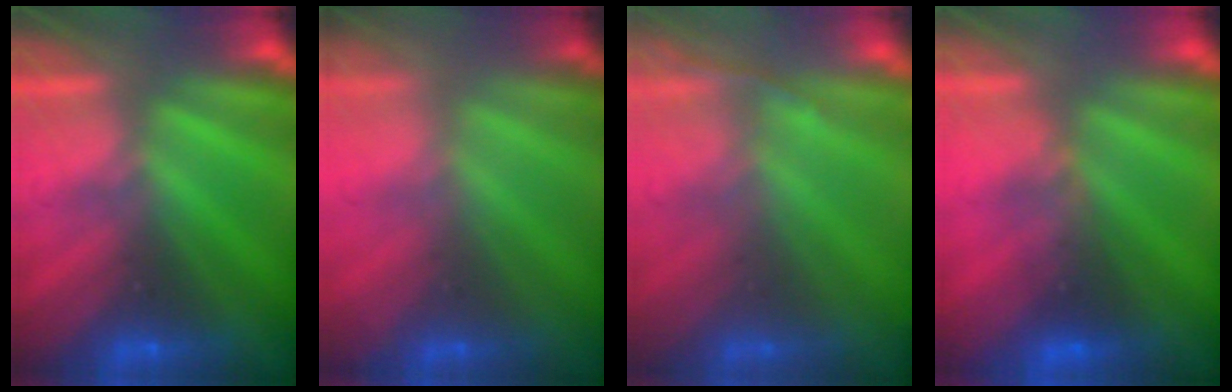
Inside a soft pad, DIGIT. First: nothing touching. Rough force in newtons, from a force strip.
{"total": 1.5}
{"total": 1.4}
{"total": 2.9}